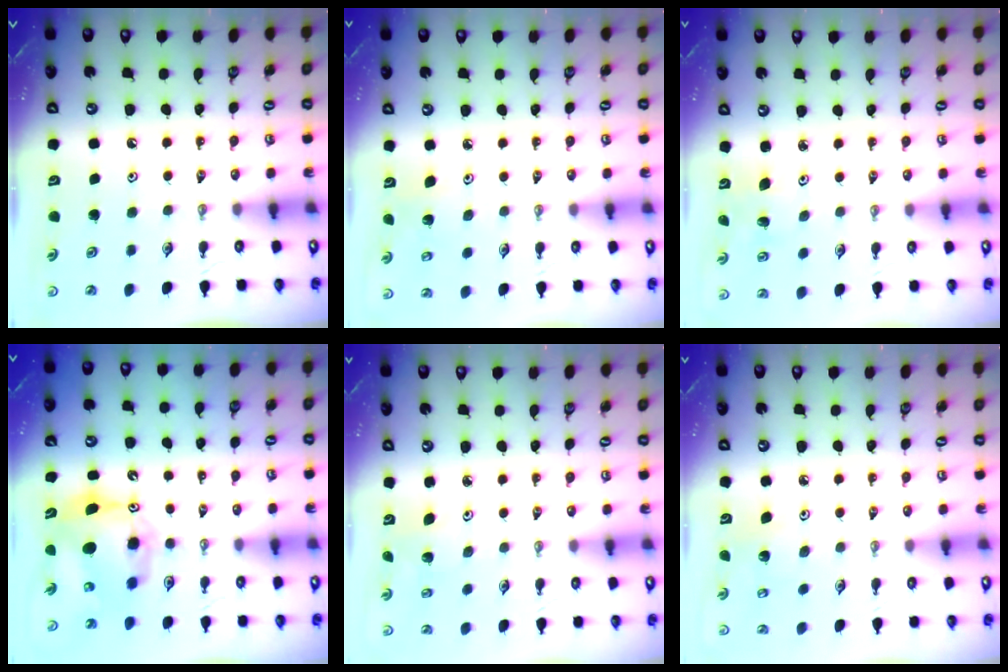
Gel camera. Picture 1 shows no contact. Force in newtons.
{"total": 4.5, "press": 4.4, "slide": 1.2}
{"total": 3.6, "press": 3.6, "slide": 0.3}
{"total": 10.8, "press": 10.8, "slide": 0.9}
{"total": 2.3, "press": 2.3, "slide": 0.2}
{"total": 4.1, "press": 4.1, "slide": 0.2}